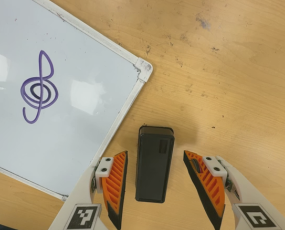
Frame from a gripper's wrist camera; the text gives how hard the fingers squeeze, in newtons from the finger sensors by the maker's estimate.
{"total": 0.0}